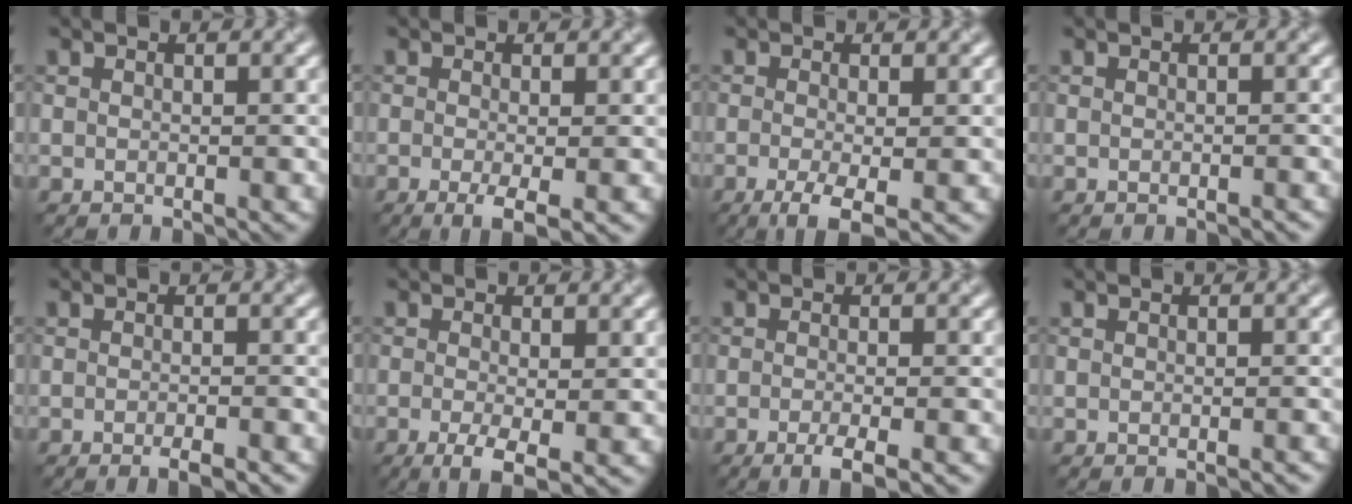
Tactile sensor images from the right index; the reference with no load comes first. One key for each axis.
{"total": 3.0, "fx": -1.0, "fy": 0.6, "fz": 2.8, "tx": -0.050, "ty": -0.010, "tz": -0.017}
{"total": 3.8, "fx": -1.5, "fy": 0.9, "fz": 3.3, "tx": -0.063, "ty": -0.007, "tz": -0.030}
{"total": 0.6, "fx": -0.5, "fy": 0.1, "fz": 0.4, "tx": -0.003, "ty": 0.000, "tz": -0.006}
{"total": 2.2, "fx": -1.3, "fy": 0.4, "fz": 1.7, "tx": -0.020, "ty": -0.003, "tz": -0.022}
{"total": 3.7, "fx": -1.2, "fy": 1.0, "fz": 3.4, "tx": -0.066, "ty": -0.010, "tz": -0.023}
{"total": 3.1, "fx": -1.5, "fy": 0.7, "fz": 2.6, "tx": -0.038, "ty": -0.006, "tz": -0.031}
{"total": 0.8, "fx": -0.5, "fy": 0.1, "fz": 0.6, "tx": -0.007, "ty": -0.002, "tz": -0.007}